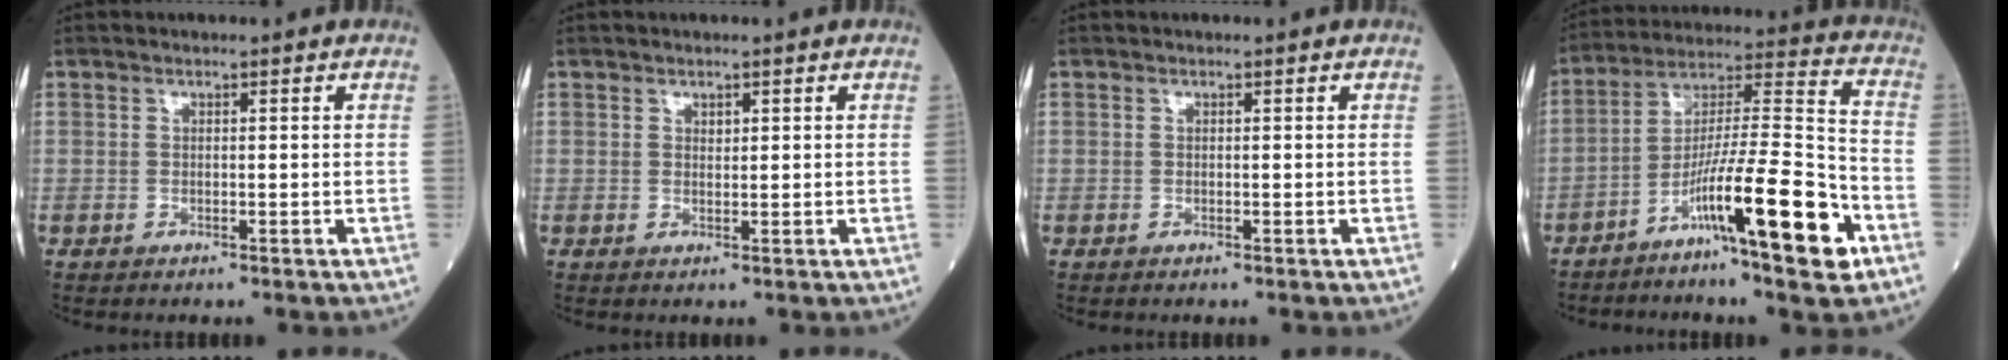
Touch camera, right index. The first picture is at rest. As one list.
[{"total": 0.7, "force": [0.4, 0.4, 0.4], "torque": [-0.004, -0.003, 0.007]}, {"total": 0.0}, {"total": 16.6, "force": [-8.3, 0.8, 14.4], "torque": [-0.247, -0.005, -0.141]}]